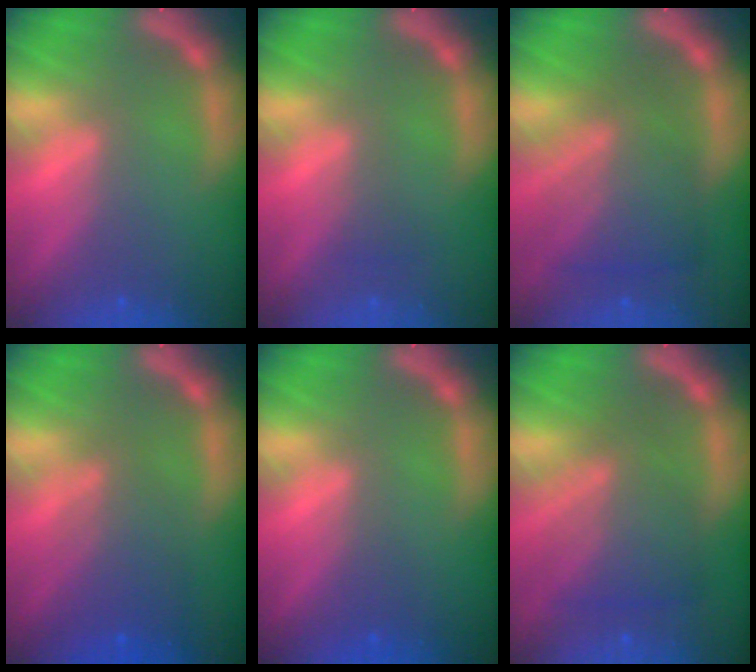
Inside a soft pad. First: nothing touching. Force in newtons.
{"total": 1.0}
{"total": 7.0}
{"total": 4.6}
{"total": 0.9}
{"total": 6.1}